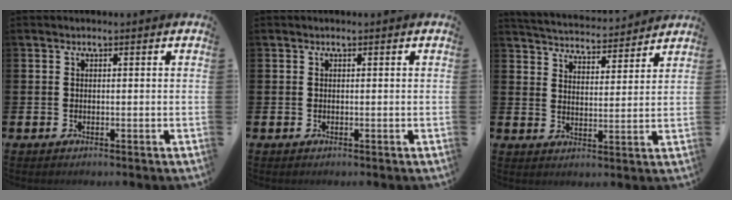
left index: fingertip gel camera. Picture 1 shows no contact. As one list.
[{"total": 0.0}, {"total": 5.1, "force": [5.1, 0.6, 0.1], "torque": [-0.018, -0.040, 0.089]}]